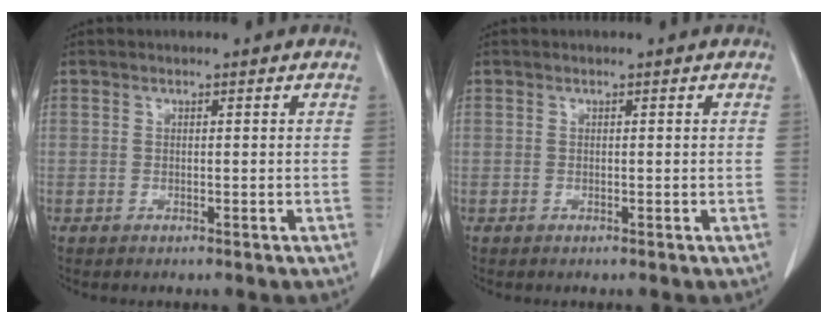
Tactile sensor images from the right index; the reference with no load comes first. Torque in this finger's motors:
{"motor_torque": [0.00, 0.00, 0.00, 0.00]}